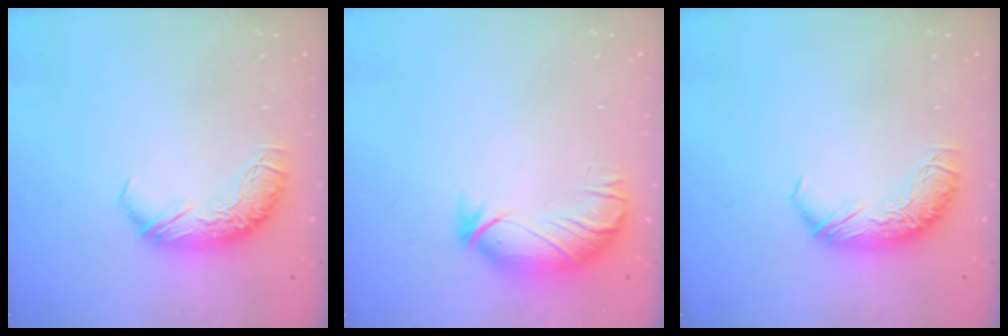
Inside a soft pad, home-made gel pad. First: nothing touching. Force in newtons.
{"total": 3.7, "press": 3.1, "slide": 2.0}
{"total": 0.0}